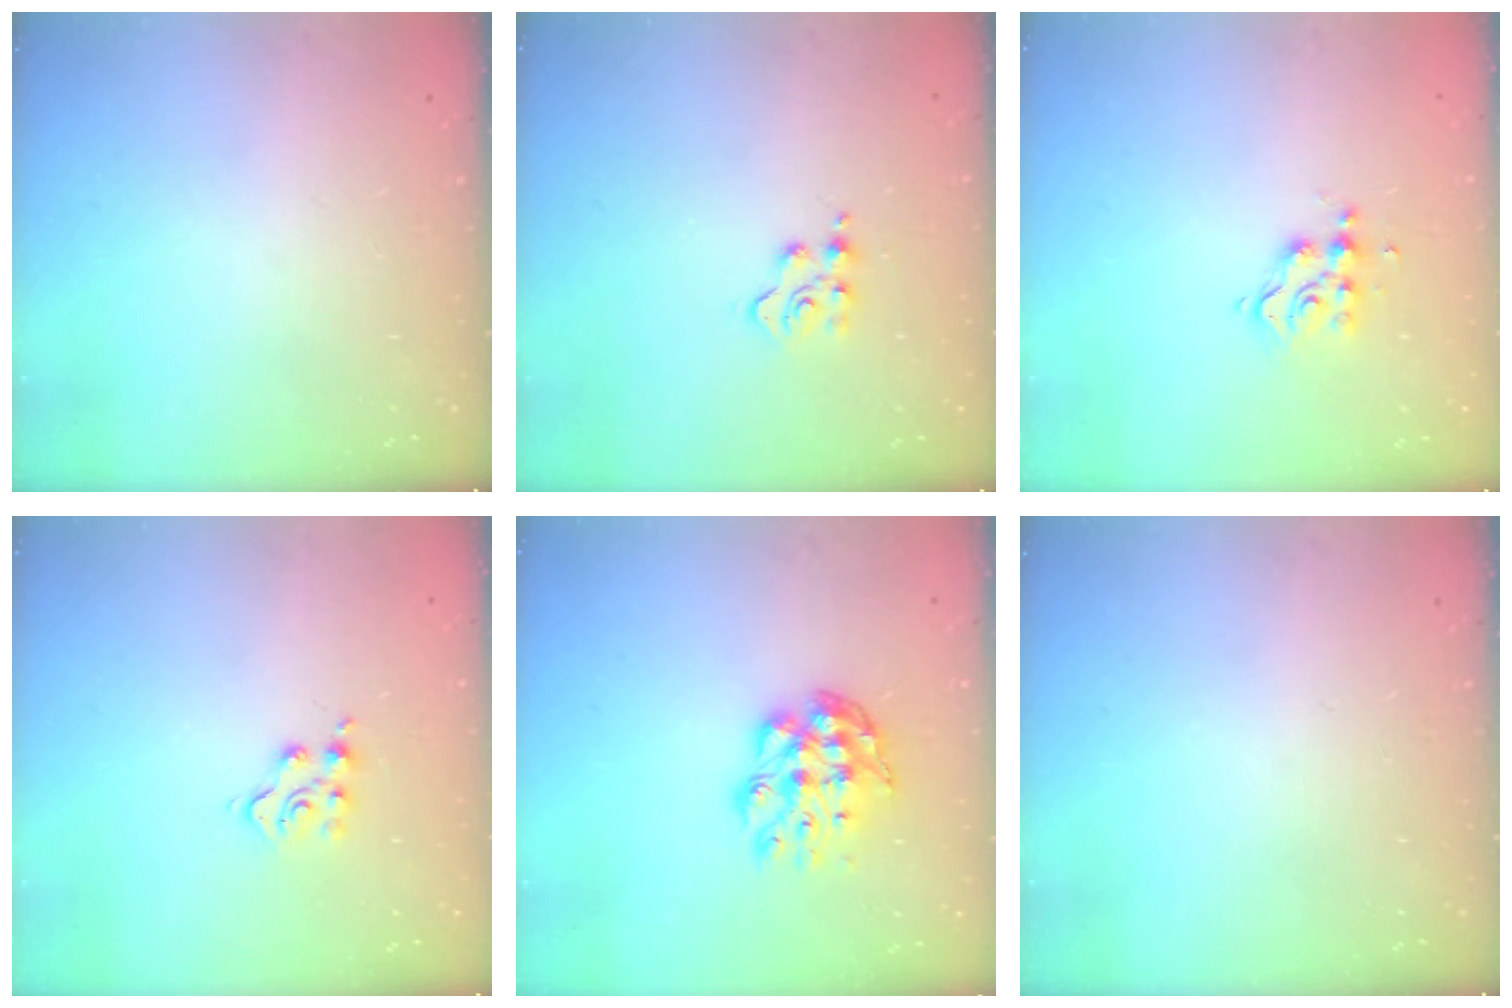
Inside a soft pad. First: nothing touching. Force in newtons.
{"total": 3.3, "press": 3.3, "slide": 0.6}
{"total": 6.0, "press": 6.0, "slide": 0.3}
{"total": 4.8, "press": 4.8, "slide": 0.2}
{"total": 10.0, "press": 9.9, "slide": 0.9}
{"total": 0.0}